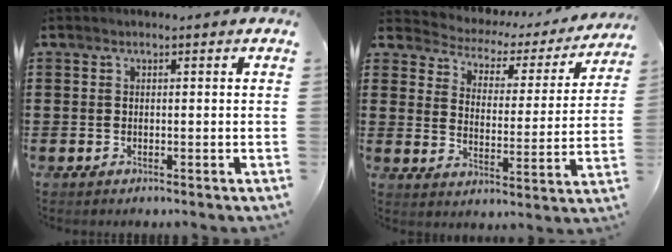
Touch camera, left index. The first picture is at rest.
{"total": 2.3, "force": [1.9, 1.2, 0.3], "torque": [-0.026, -0.021, 0.020]}